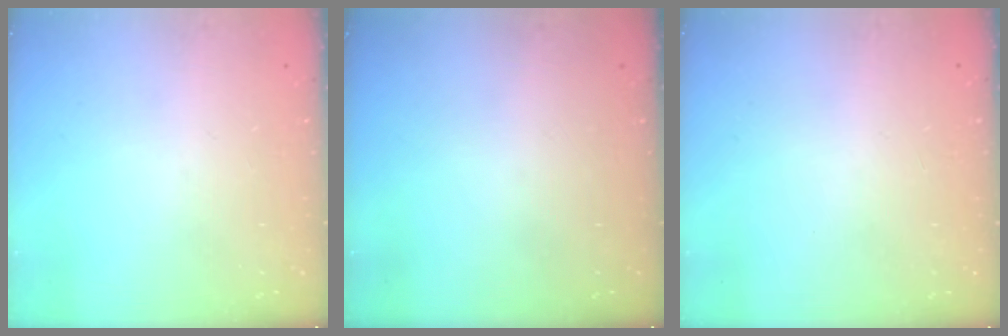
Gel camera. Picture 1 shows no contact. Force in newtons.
{"total": 0.0}
{"total": 2.6, "press": 2.6, "slide": 0.2}